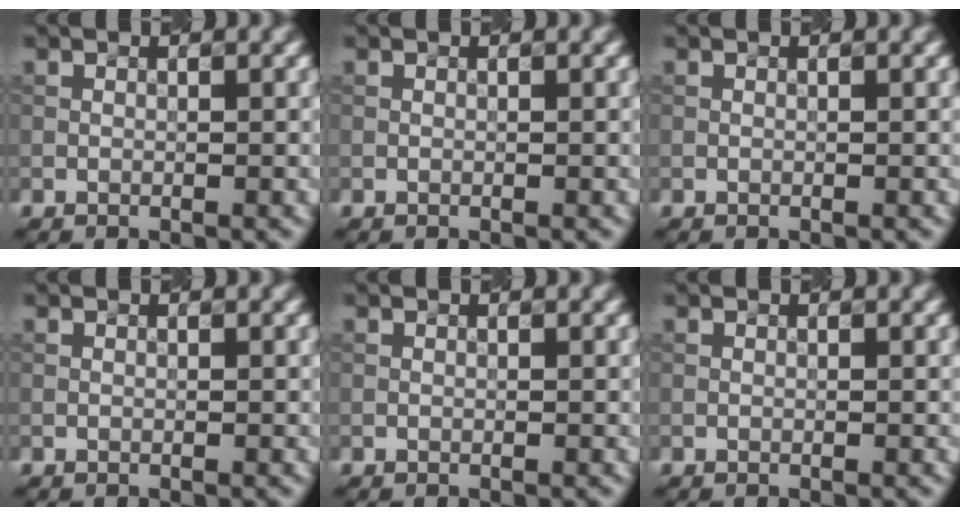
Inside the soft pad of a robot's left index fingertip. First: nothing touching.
{"total": 0.0}
{"total": 0.0}
{"total": 0.0}
{"total": 0.0}
{"total": 0.0}